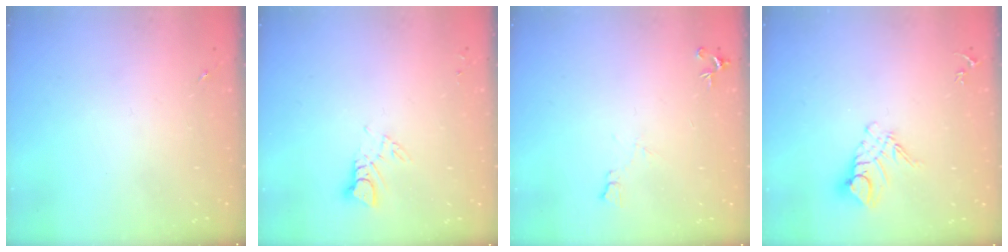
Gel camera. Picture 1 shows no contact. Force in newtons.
{"total": 3.8, "press": 3.7, "slide": 0.3}
{"total": 5.9, "press": 5.8, "slide": 1.0}
{"total": 10.6, "press": 10.5, "slide": 0.7}